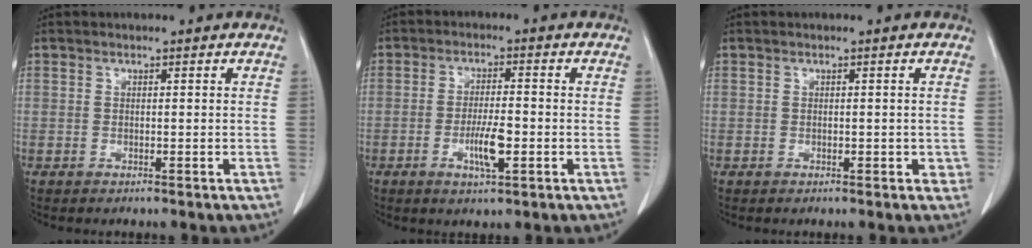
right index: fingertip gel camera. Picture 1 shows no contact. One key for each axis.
{"total": 5.3, "fx": -1.7, "fy": 1.1, "fz": 4.9, "tx": -0.091, "ty": -0.004, "tz": -0.029}
{"total": 1.3, "fx": -0.2, "fy": 1.0, "fz": 0.8, "tx": -0.004, "ty": 0.009, "tz": -0.002}